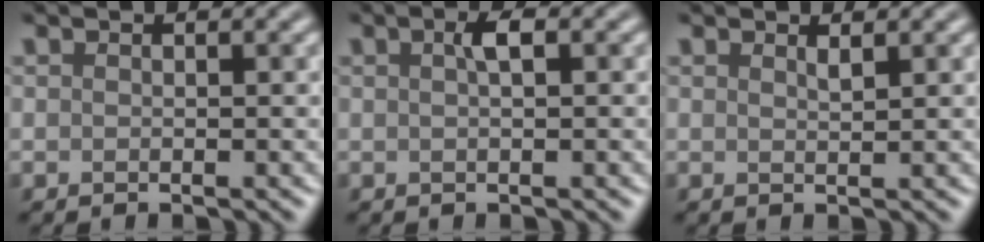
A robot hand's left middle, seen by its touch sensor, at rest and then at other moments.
{"total": 1.5, "force": [0.4, 0.4, 1.4], "torque": [-0.024, 0.004, 0.007]}
{"total": 0.7, "force": [0.6, 0.1, 0.3], "torque": [-0.003, -0.003, 0.011]}